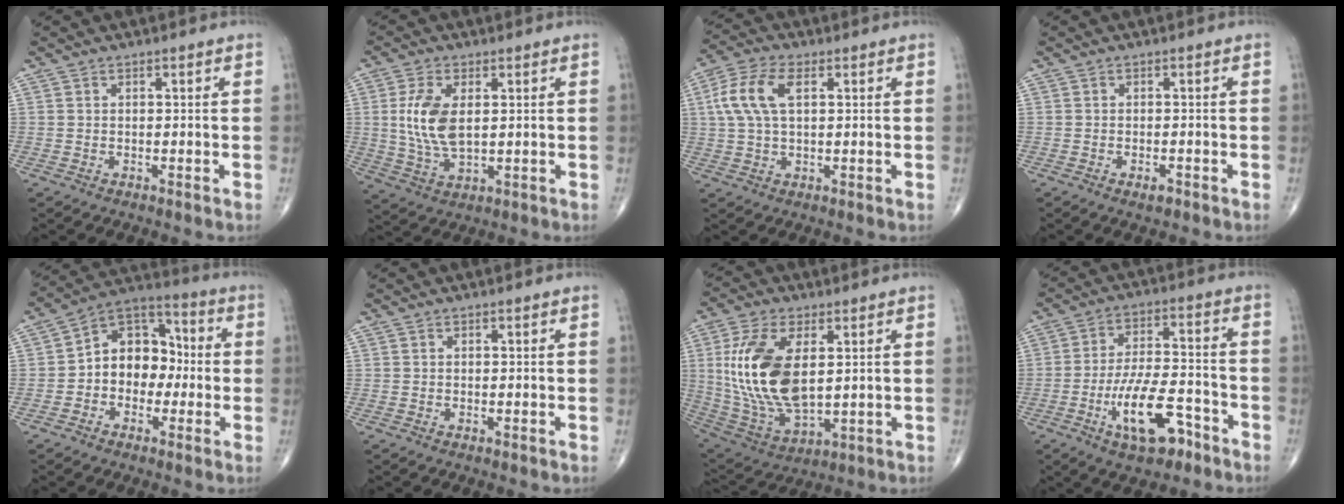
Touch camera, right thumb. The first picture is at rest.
{"total": 9.5, "force": [1.4, 4.8, 8.1], "torque": [-0.169, -0.012, 0.034]}
{"total": 9.2, "force": [2.3, 4.7, 7.6], "torque": [-0.170, 0.019, 0.041]}
{"total": 1.6, "force": [-1.0, 0.6, 1.1], "torque": [-0.017, 0.001, -0.016]}
{"total": 12.4, "force": [-0.9, 9.4, 8.1], "torque": [-0.082, 0.044, -0.031]}
{"total": 0.0}
{"total": 18.6, "force": [3.0, 9.6, 15.7], "torque": [-0.315, -0.020, 0.068]}
{"total": 12.8, "force": [-6.4, 5.2, 9.8], "torque": [-0.163, 0.035, -0.105]}